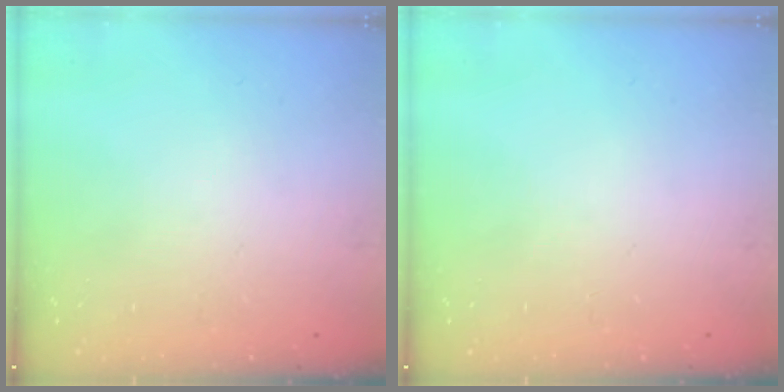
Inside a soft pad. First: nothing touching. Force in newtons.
{"total": 0.0}